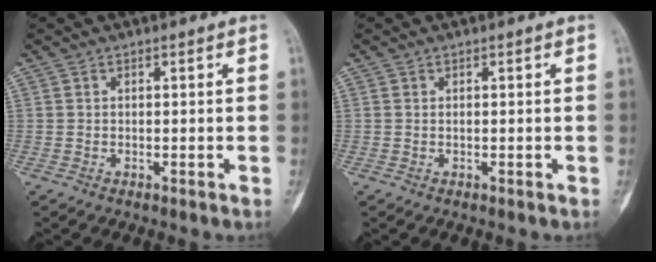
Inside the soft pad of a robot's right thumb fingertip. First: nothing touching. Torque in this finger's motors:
{"motor_torque": [0.39, 0.25, 0.08, -0.22, 0.09]}